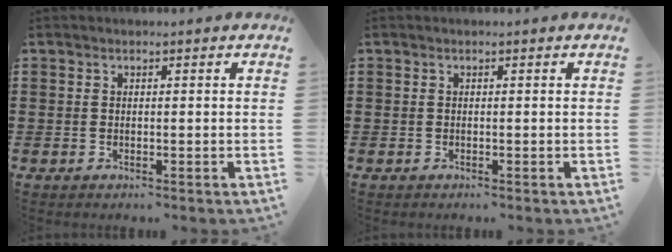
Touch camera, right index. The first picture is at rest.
{"total": 0.0}